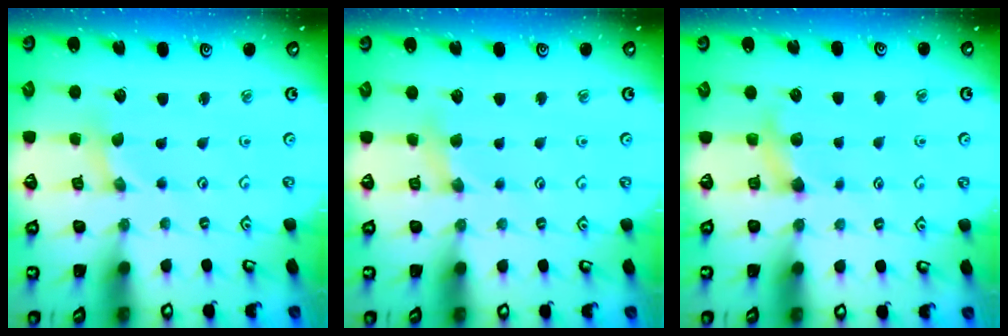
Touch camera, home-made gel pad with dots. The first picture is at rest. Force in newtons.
{"total": 2.8, "press": 2.7, "slide": 0.5}
{"total": 4.4, "press": 4.3, "slide": 0.8}